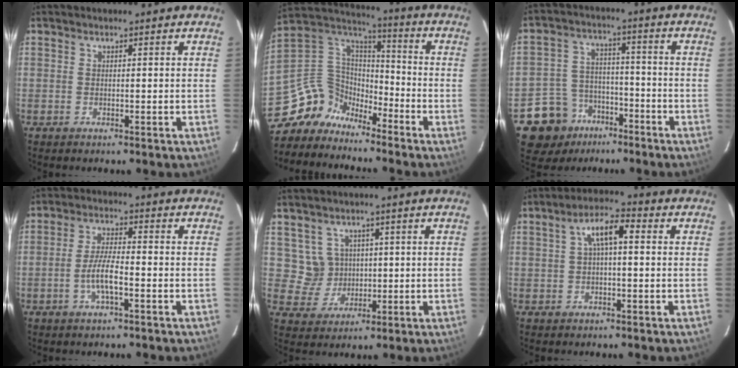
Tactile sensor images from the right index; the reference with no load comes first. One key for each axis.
{"total": 10.0, "fx": -8.6, "fy": 4.9, "fz": 1.3, "tx": -0.049, "ty": 0.046, "tz": -0.182}
{"total": 11.6, "fx": -7.2, "fy": 8.8, "fz": 2.5, "tx": -0.084, "ty": 0.033, "tz": -0.104}
{"total": 5.5, "fx": -2.2, "fy": 1.1, "fz": 4.9, "tx": -0.101, "ty": 0.003, "tz": -0.044}
{"total": 5.2, "fx": 1.3, "fy": 5.0, "fz": 0.7, "tx": -0.016, "ty": 0.012, "tz": 0.037}
{"total": 5.7, "fx": 0.8, "fy": 2.0, "fz": 5.3, "tx": -0.100, "ty": 0.020, "tz": 0.017}